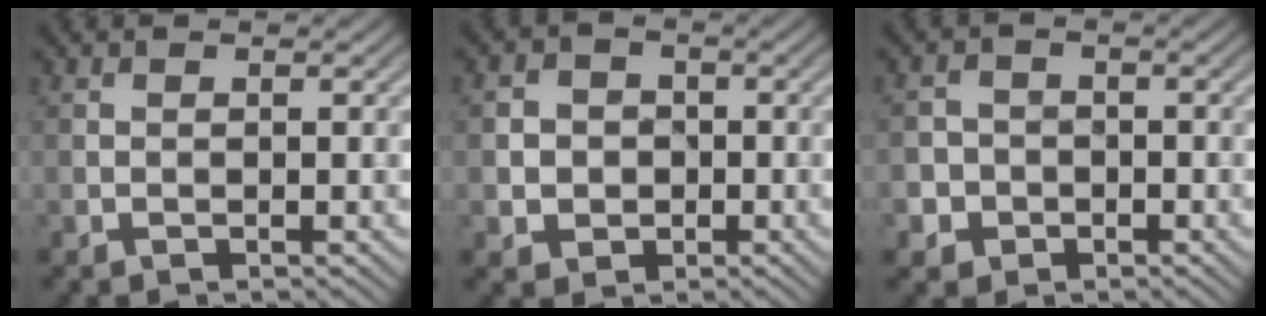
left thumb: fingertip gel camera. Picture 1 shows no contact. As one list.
[{"total": 4.3, "force": [-0.5, 4.0, 1.5], "torque": [-0.029, 0.000, -0.021]}, {"total": 3.9, "force": [-1.4, 3.5, 0.7], "torque": [-0.005, 0.004, -0.043]}]